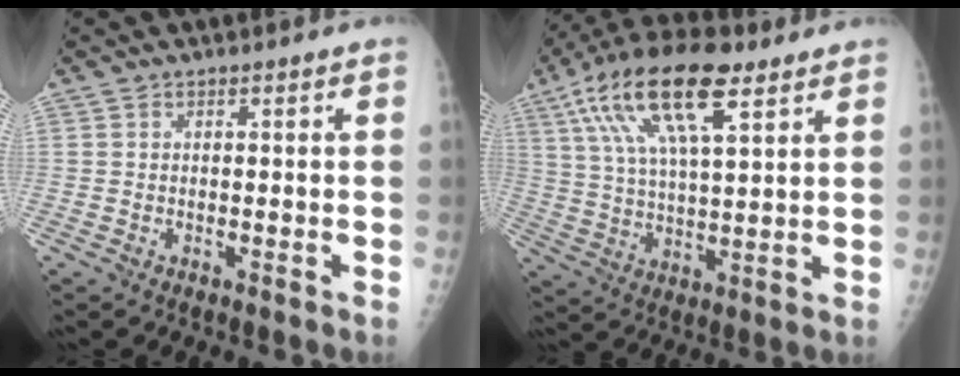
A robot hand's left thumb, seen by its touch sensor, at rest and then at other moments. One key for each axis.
{"total": 18.1, "fx": 9.1, "fy": 6.7, "fz": 14.2, "tx": -0.258, "ty": -0.004, "tz": 0.164}